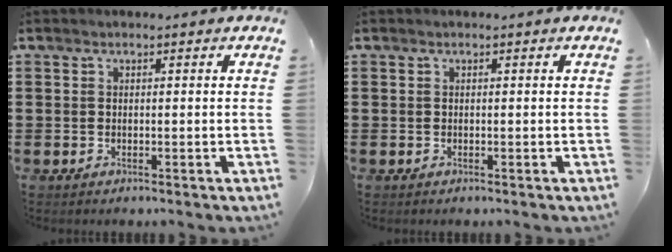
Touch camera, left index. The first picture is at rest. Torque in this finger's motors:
{"motor_torque": [-0.02, 0.02, -0.02, 0.00]}